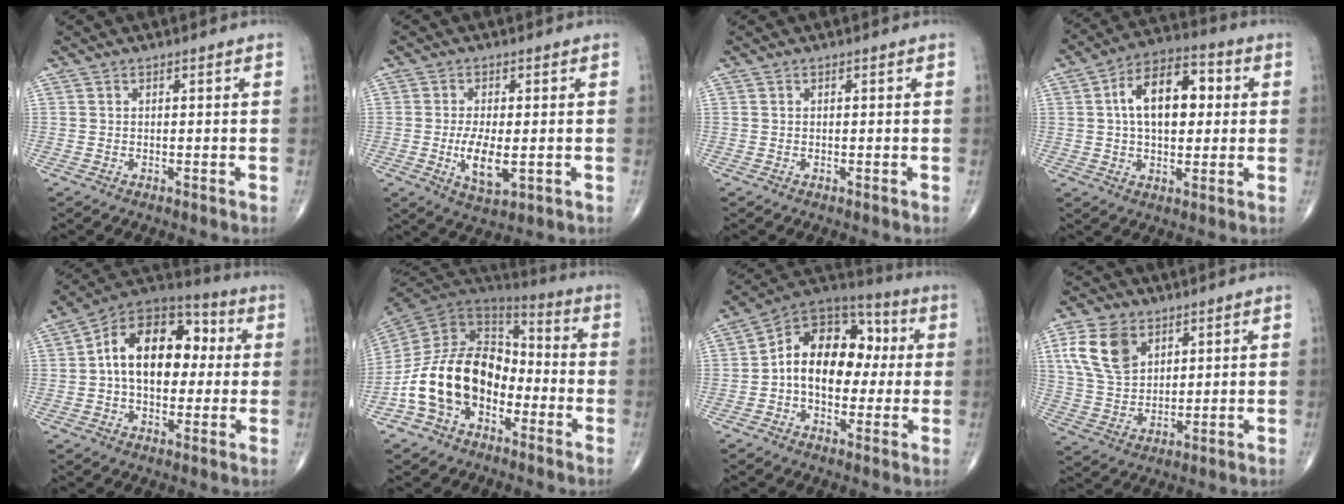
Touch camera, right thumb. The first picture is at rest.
{"total": 6.9, "force": [-1.1, 2.9, 6.2], "torque": [-0.116, -0.015, -0.014]}
{"total": 0.0}
{"total": 14.1, "force": [2.2, 8.2, 11.2], "torque": [-0.161, 0.020, 0.028]}
{"total": 18.0, "force": [1.8, 11.5, 13.7], "torque": [-0.185, 0.037, 0.020]}
{"total": 18.1, "force": [-5.8, 12.6, 11.7], "torque": [-0.195, 0.068, -0.114]}
{"total": 16.2, "force": [0.5, 11.0, 11.8], "torque": [-0.150, 0.043, -0.005]}
{"total": 11.3, "force": [4.9, 7.5, 6.8], "torque": [-0.117, -0.014, 0.099]}